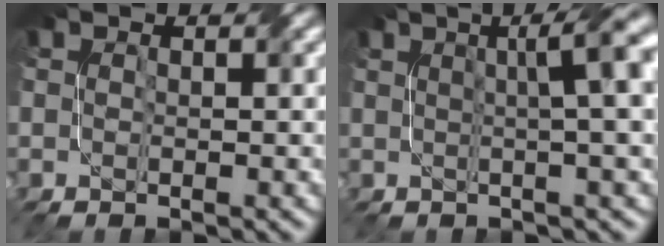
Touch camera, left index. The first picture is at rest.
{"total": 8.0, "force": [1.5, 2.4, 7.5], "torque": [-0.044, 0.035, 0.010]}